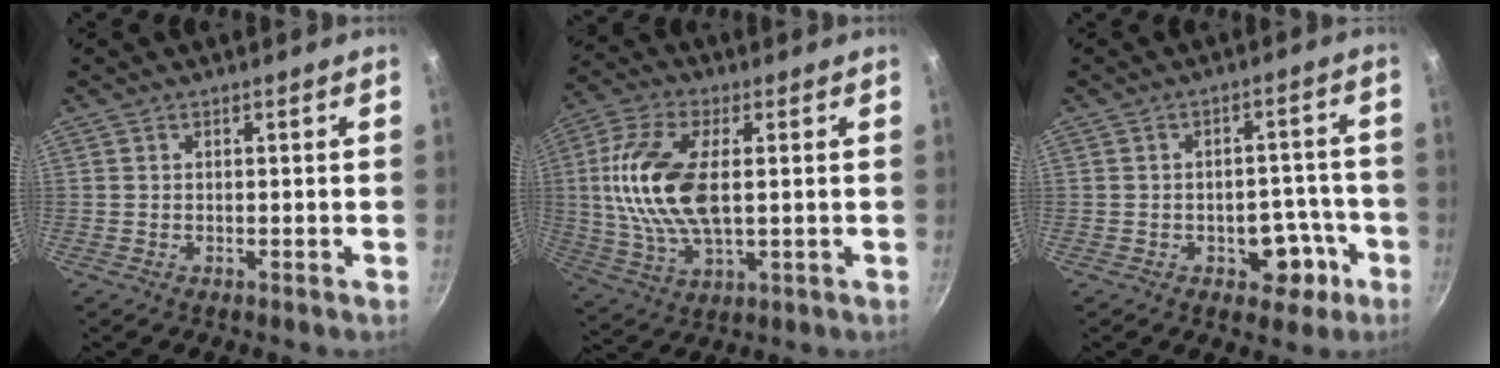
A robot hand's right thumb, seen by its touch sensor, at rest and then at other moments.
{"total": 16.2, "force": [1.8, 7.8, 14.0], "torque": [-0.280, 0.002, 0.031]}
{"total": 7.7, "force": [-3.2, 5.2, 4.7], "torque": [-0.017, 0.033, -0.032]}